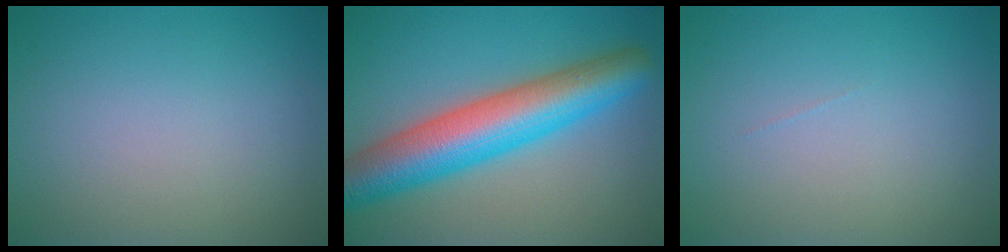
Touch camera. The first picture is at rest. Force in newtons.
{"total": 9.6, "press": 9.5, "slide": 0.4}
{"total": 0.0}